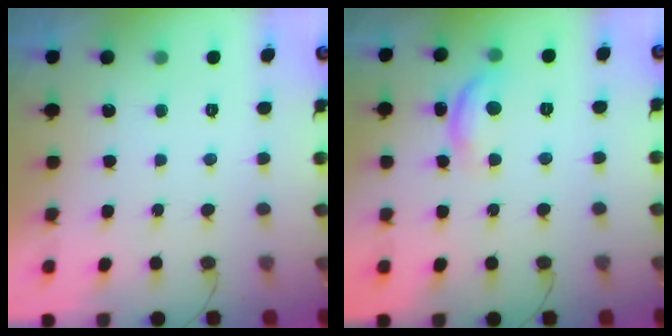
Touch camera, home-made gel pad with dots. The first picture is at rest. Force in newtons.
{"total": 9.8, "press": 9.8, "slide": 0.5}